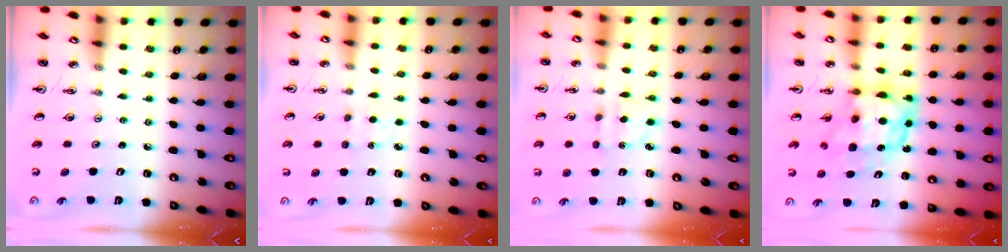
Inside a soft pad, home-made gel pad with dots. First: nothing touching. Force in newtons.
{"total": 2.4, "press": 2.4, "slide": 0.3}
{"total": 2.9, "press": 2.8, "slide": 0.7}
{"total": 9.6, "press": 9.6, "slide": 1.1}